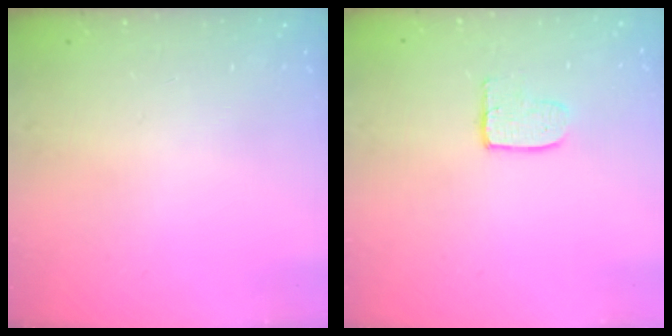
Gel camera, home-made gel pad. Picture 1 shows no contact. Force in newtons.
{"total": 5.5, "press": 5.5, "slide": 0.2}